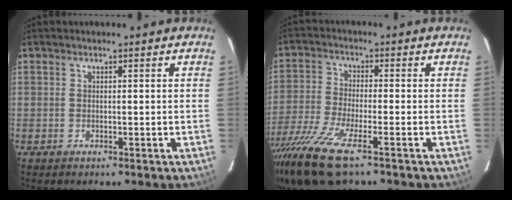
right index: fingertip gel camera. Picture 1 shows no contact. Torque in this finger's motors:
{"motor_torque": [1.49, -0.65, 0.86, 0.21]}